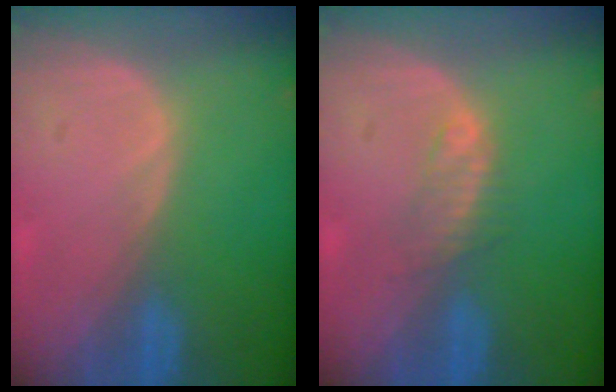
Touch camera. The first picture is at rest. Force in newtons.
{"total": 2.3, "press": 2.3, "slide": 0.2}